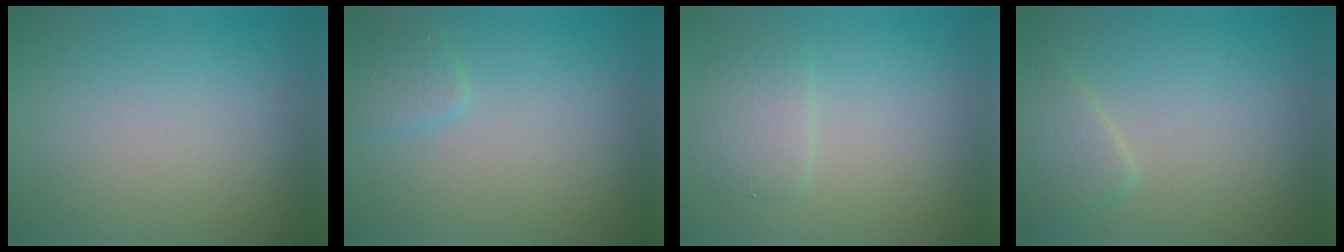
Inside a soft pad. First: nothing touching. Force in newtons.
{"total": 1.4, "press": 1.4, "slide": 0.1}
{"total": 2.3, "press": 2.3, "slide": 0.3}
{"total": 2.3, "press": 2.3, "slide": 0.0}